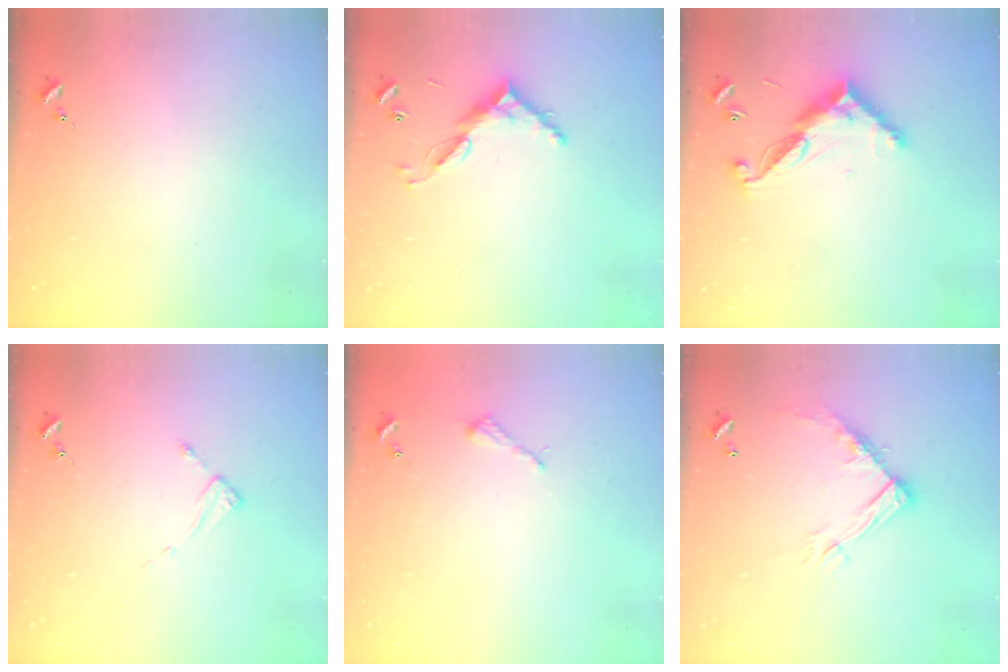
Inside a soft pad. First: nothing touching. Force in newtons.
{"total": 8.7, "press": 8.7, "slide": 0.5}
{"total": 12.2, "press": 12.1, "slide": 0.3}
{"total": 2.6, "press": 2.6, "slide": 0.2}
{"total": 2.6, "press": 2.6, "slide": 0.3}
{"total": 13.2, "press": 13.1, "slide": 0.8}